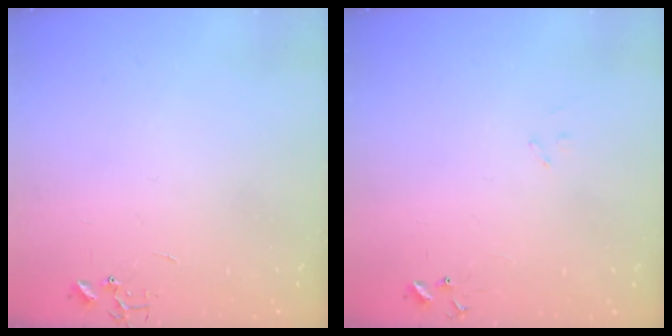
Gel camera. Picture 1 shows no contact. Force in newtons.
{"total": 7.8, "press": 7.8, "slide": 0.7}